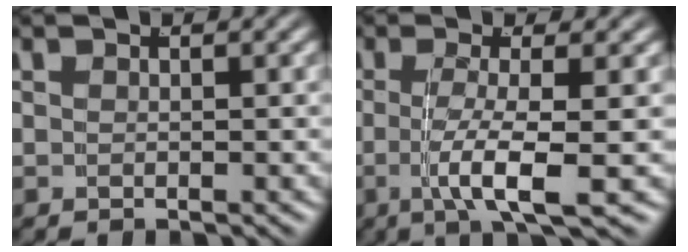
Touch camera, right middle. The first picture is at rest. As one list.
[{"total": 4.7, "force": [-1.4, 0.4, 4.5], "torque": [-0.087, -0.020, -0.016]}]